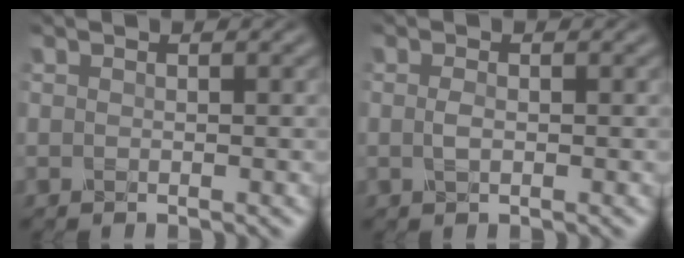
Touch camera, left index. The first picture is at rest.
{"total": 1.1, "force": [0.0, 0.5, 1.0], "torque": [-0.024, -0.002, -0.002]}